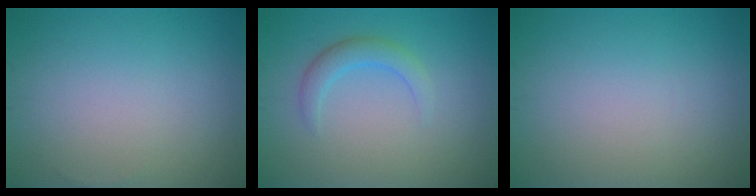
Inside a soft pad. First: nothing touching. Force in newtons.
{"total": 2.3, "press": 2.3, "slide": 0.1}
{"total": 0.0}